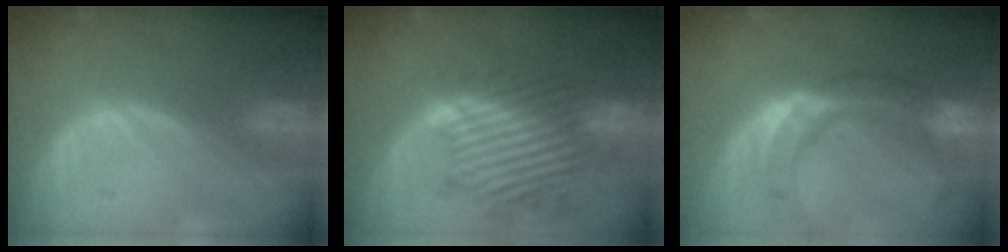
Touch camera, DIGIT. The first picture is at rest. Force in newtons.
{"total": 11.5, "press": 10.5, "slide": 4.6}
{"total": 11.5, "press": 9.8, "slide": 6.1}